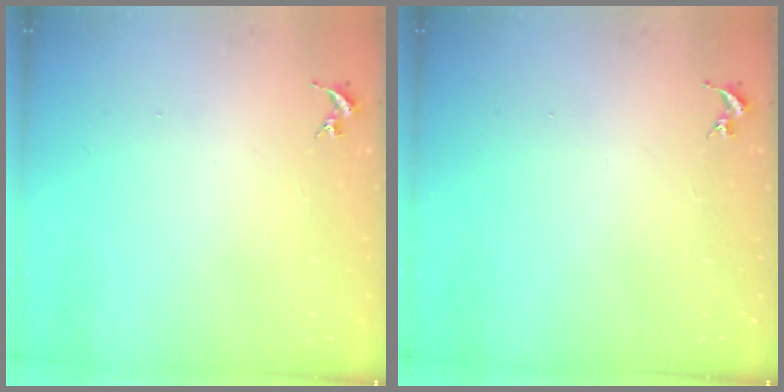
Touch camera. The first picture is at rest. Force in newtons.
{"total": 0.0}